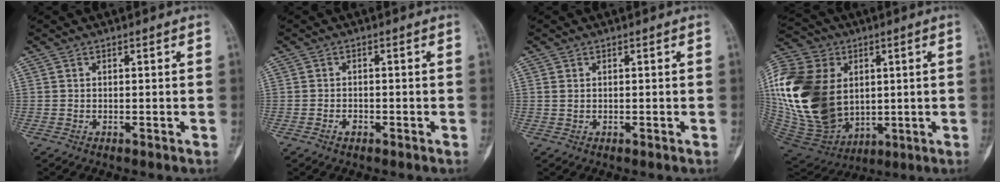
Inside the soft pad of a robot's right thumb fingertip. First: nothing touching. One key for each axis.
{"total": 1.4, "fx": -0.8, "fy": 0.9, "fz": 0.7, "tx": -0.012, "ty": 0.006, "tz": -0.016}
{"total": 0.9, "fx": 0.2, "fy": 0.7, "fz": 0.5, "tx": -0.011, "ty": -0.001, "tz": 0.003}
{"total": 30.2, "fx": 3.4, "fy": 21.6, "fz": 20.8, "tx": -0.444, "ty": -0.001, "tz": 0.080}